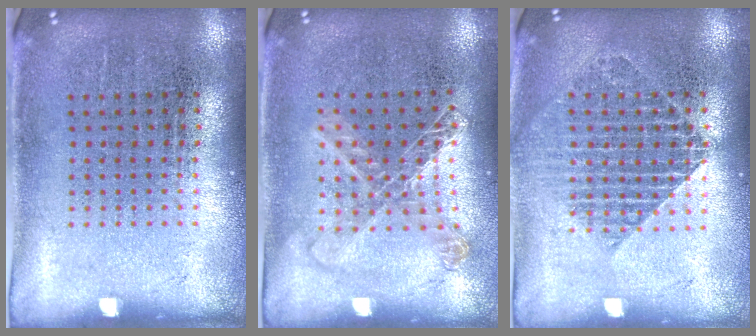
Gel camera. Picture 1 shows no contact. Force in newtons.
{"total": 1.3, "press": 1.2, "slide": 0.5}
{"total": 1.6, "press": 1.4, "slide": 0.7}